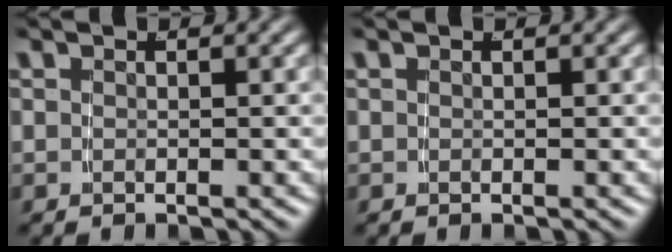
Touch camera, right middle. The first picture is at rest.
{"total": 0.0}